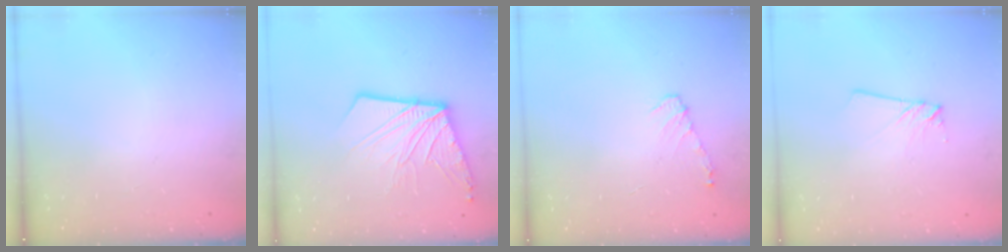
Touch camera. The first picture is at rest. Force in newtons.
{"total": 14.4, "press": 14.4, "slide": 1.5}
{"total": 6.4, "press": 6.3, "slide": 0.6}
{"total": 3.5, "press": 3.5, "slide": 0.4}